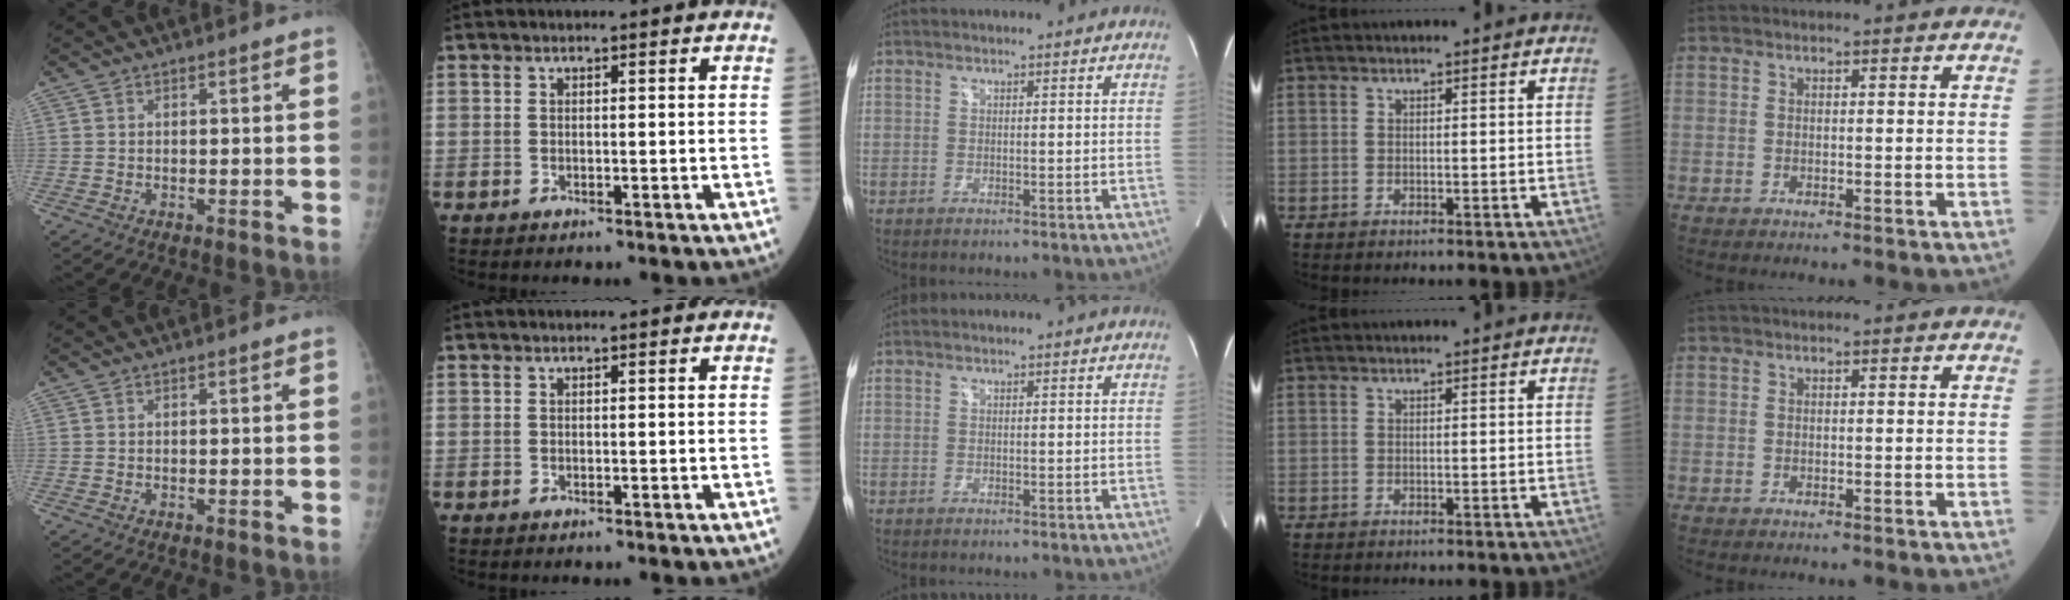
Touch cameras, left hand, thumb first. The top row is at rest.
{}